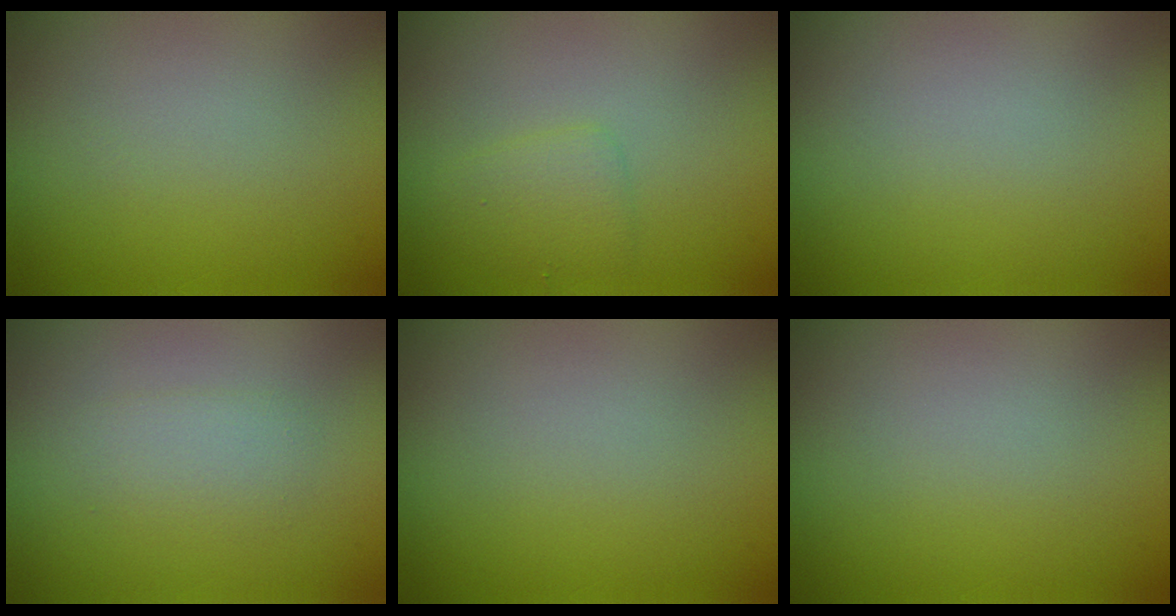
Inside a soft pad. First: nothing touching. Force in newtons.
{"total": 1.8, "press": 1.8, "slide": 0.0}
{"total": 0.0}
{"total": 1.5, "press": 1.5, "slide": 0.1}
{"total": 0.0}
{"total": 0.0}